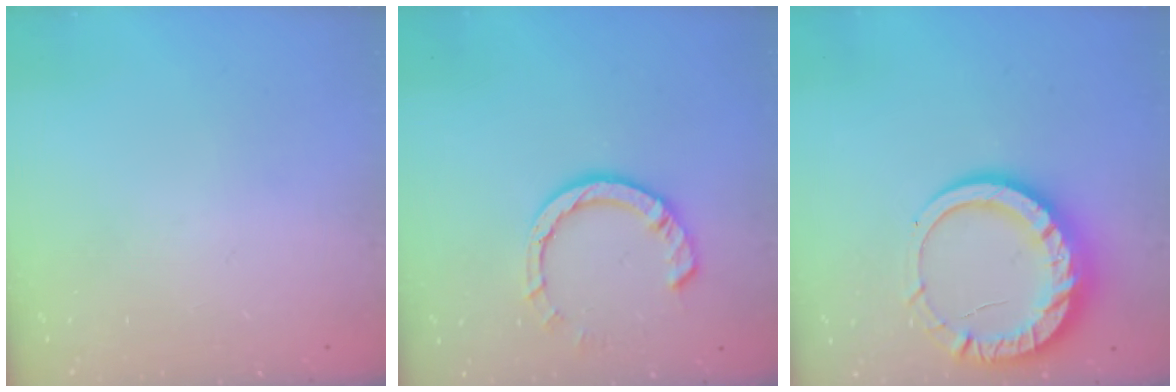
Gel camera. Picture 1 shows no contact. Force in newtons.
{"total": 9.0, "press": 8.9, "slide": 1.2}
{"total": 13.6, "press": 13.6, "slide": 1.2}